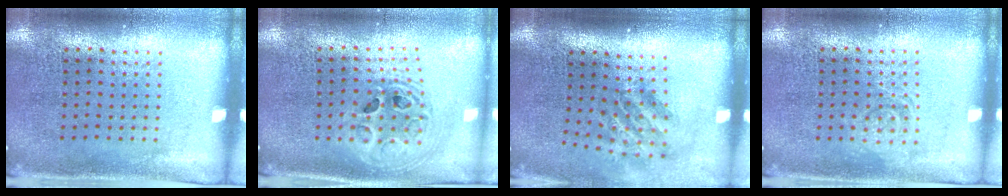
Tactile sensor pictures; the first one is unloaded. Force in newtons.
{"total": 2.1, "press": 1.7, "slide": 1.3}
{"total": 1.8, "press": 1.2, "slide": 1.4}
{"total": 1.5, "press": 1.5, "slide": 0.3}